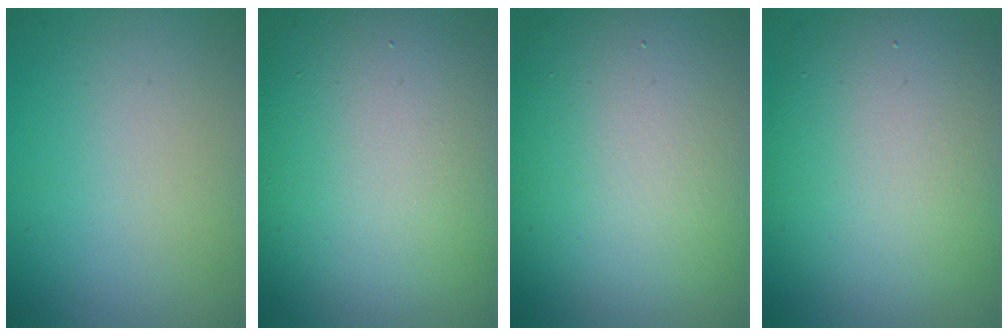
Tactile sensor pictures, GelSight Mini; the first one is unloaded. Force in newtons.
{"total": 15.7, "press": 15.7, "slide": 0.8}
{"total": 15.4, "press": 15.4, "slide": 0.5}
{"total": 10.7, "press": 10.6, "slide": 0.5}